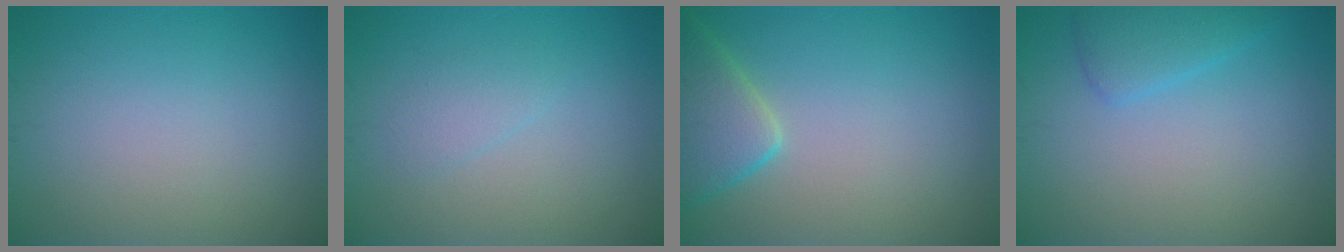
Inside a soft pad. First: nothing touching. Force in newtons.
{"total": 1.3, "press": 1.3, "slide": 0.2}
{"total": 4.6, "press": 4.6, "slide": 0.4}
{"total": 2.4, "press": 2.4, "slide": 0.1}